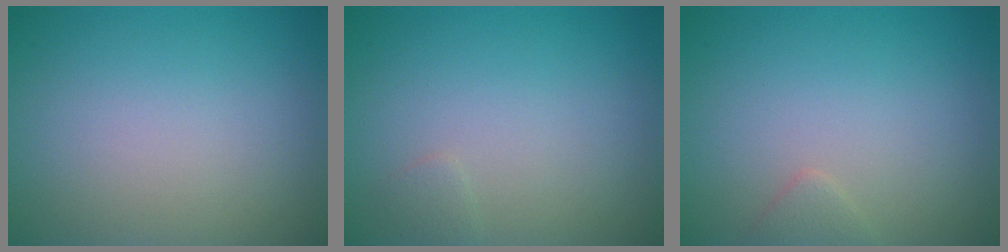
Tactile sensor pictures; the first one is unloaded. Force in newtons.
{"total": 0.7, "press": 0.7, "slide": 0.0}
{"total": 0.9, "press": 0.9, "slide": 0.1}